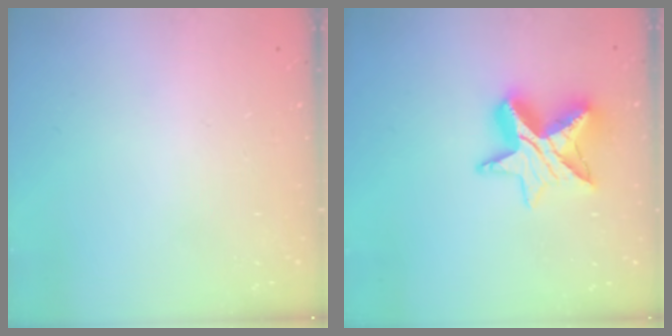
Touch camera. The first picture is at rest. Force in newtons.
{"total": 12.4, "press": 12.4, "slide": 0.9}